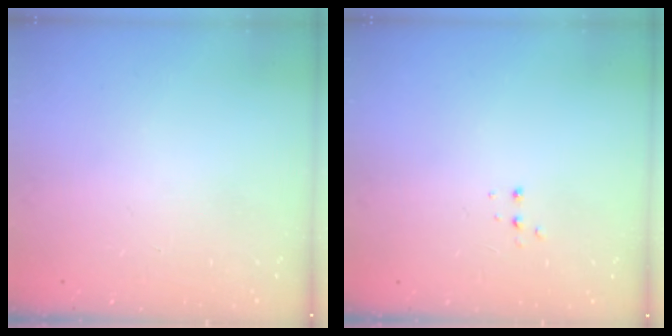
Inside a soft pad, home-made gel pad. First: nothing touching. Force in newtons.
{"total": 2.7, "press": 2.7, "slide": 0.5}